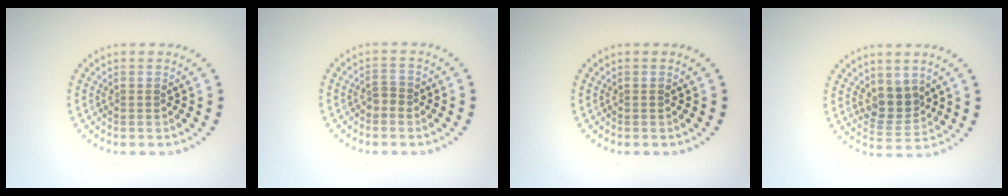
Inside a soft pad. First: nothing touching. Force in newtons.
{"total": 1.2, "press": 1.1, "slide": 0.5}
{"total": 0.0}
{"total": 2.8, "press": 2.6, "slide": 1.2}